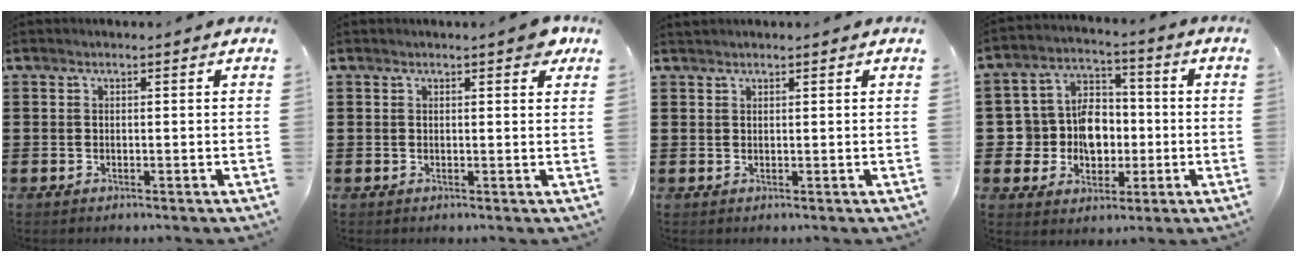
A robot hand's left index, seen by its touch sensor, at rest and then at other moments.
{"total": 2.1, "force": [1.5, 0.4, 1.4], "torque": [-0.015, -0.001, 0.023]}
{"total": 1.0, "force": [0.9, 0.1, 0.3], "torque": [-0.006, 0.002, 0.018]}
{"total": 8.7, "force": [-0.8, 7.7, 3.9], "torque": [-0.107, 0.014, -0.011]}